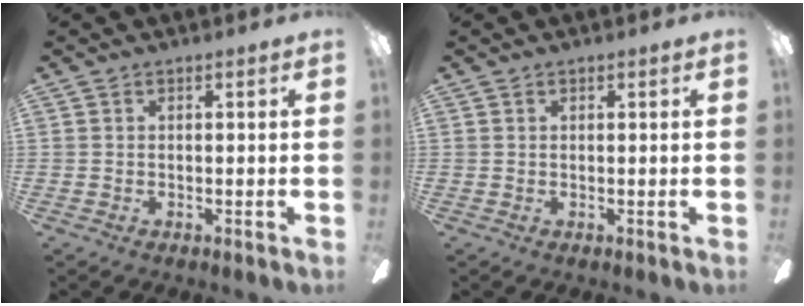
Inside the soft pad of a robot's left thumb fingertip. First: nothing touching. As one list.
[{"total": 0.0}]